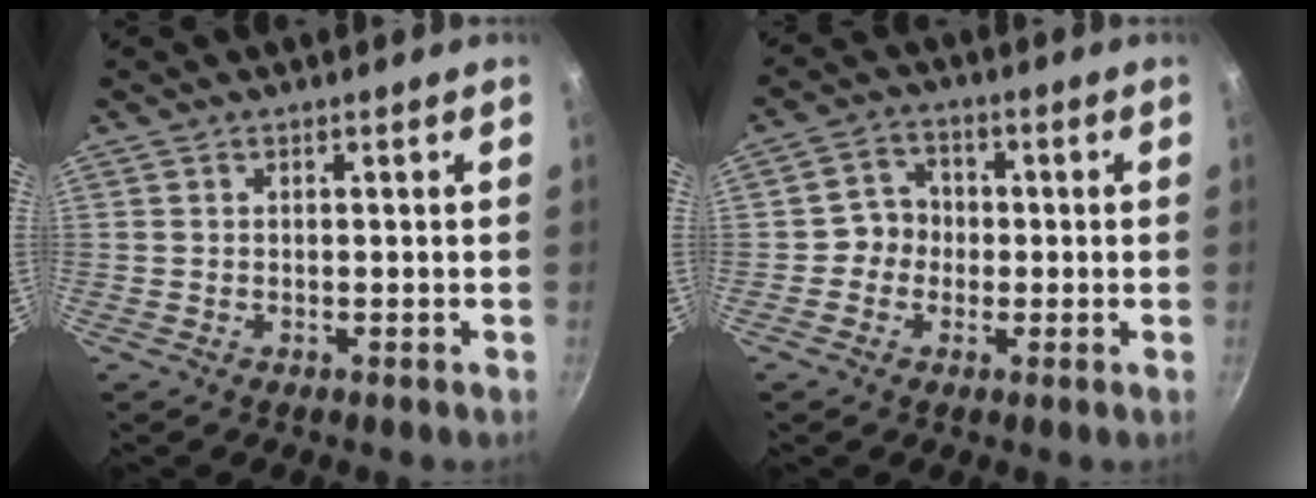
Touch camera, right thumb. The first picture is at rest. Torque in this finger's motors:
{"motor_torque": [-0.37, 0.21, 0.00, 0.18, 0.03]}